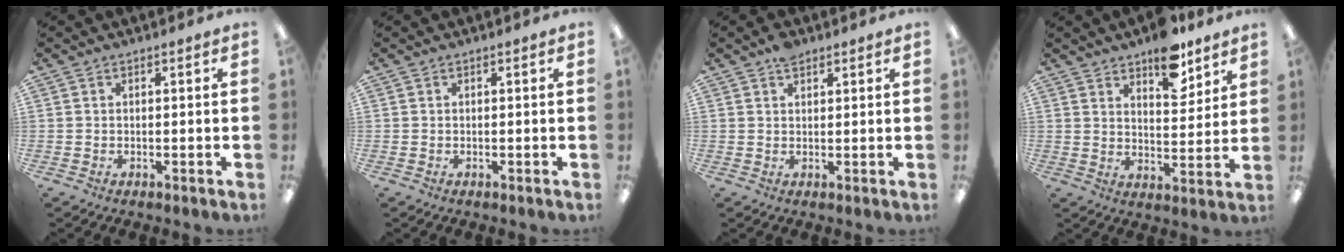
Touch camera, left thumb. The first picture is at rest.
{"total": 0.0}
{"total": 2.9, "force": [2.2, 1.3, 1.5], "torque": [-0.024, -0.003, 0.038]}
{"total": 10.8, "force": [8.2, 4.5, 5.4], "torque": [-0.058, -0.051, 0.139]}